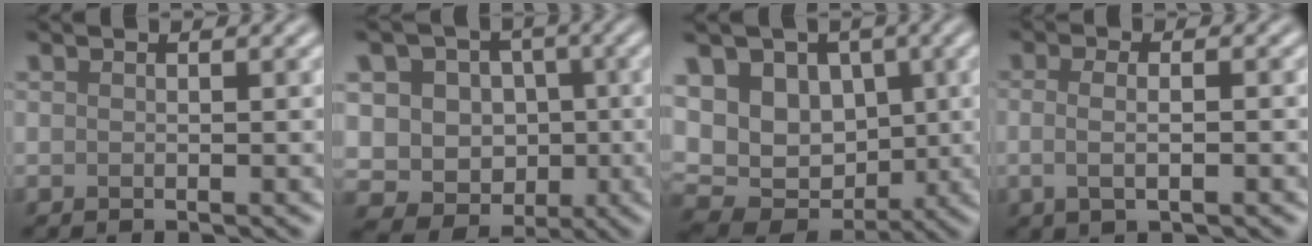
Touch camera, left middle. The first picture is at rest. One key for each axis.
{"total": 9.5, "fx": -0.3, "fy": 8.6, "fz": 4.1, "tx": -0.056, "ty": 0.039, "tz": -0.038}
{"total": 11.1, "fx": 2.0, "fy": 8.9, "fz": 6.4, "tx": -0.102, "ty": 0.023, "tz": 0.016}
{"total": 3.0, "fx": -0.1, "fy": 1.3, "fz": 2.7, "tx": -0.039, "ty": -0.006, "tz": -0.009}